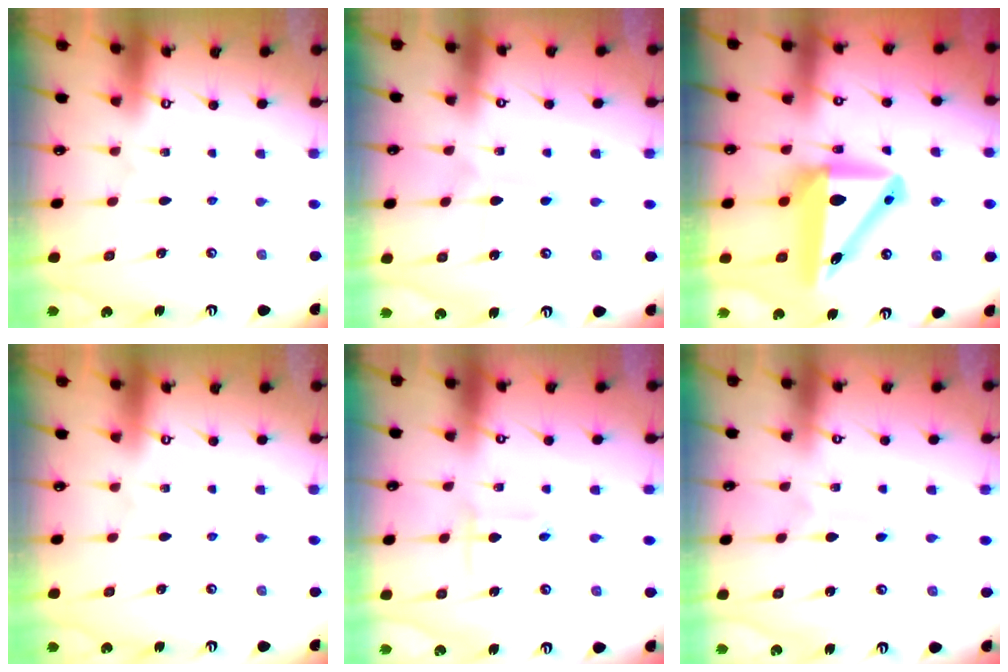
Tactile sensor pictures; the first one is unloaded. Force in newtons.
{"total": 4.9, "press": 4.9, "slide": 0.5}
{"total": 13.1, "press": 12.5, "slide": 3.8}
{"total": 0.0}
{"total": 2.4, "press": 2.4, "slide": 0.2}
{"total": 3.1, "press": 3.1, "slide": 0.3}